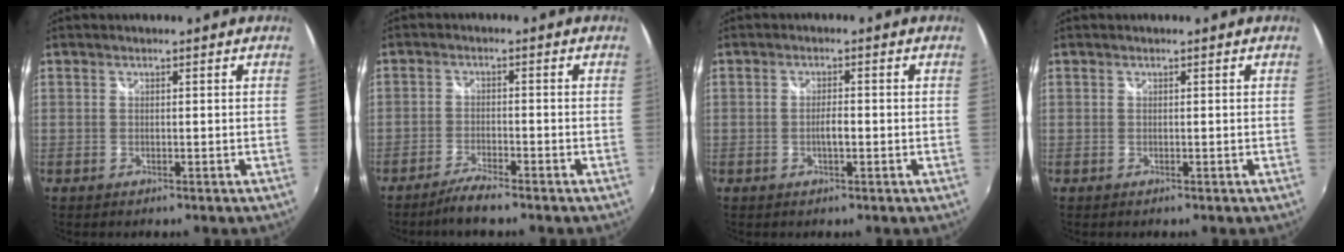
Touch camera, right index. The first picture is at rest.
{"total": 4.1, "force": [-3.5, 0.4, 2.1], "torque": [-0.063, -0.003, -0.071]}
{"total": 2.2, "force": [-0.6, 0.6, 2.0], "torque": [-0.035, -0.001, -0.011]}
{"total": 0.0}